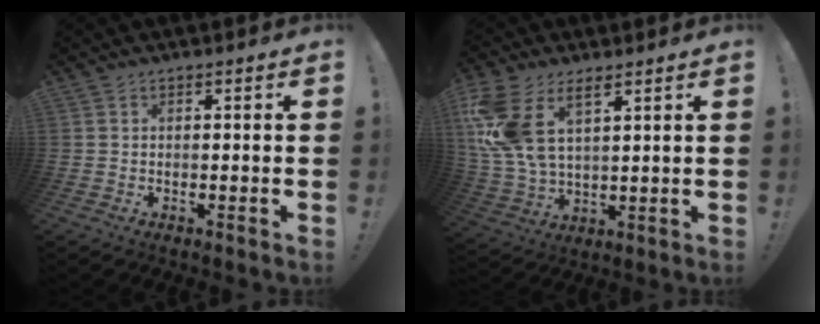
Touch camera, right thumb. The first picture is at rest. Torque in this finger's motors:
{"motor_torque": [1.82, 1.97, 0.66, -0.12, 0.22]}